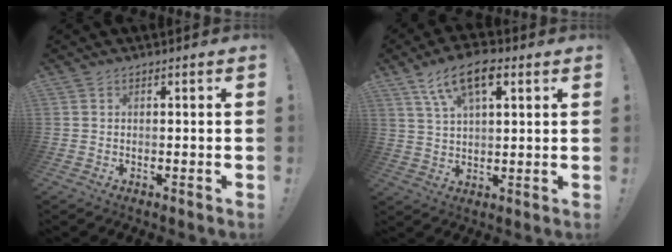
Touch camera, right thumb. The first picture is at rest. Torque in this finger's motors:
{"motor_torque": [1.14, 1.26, 0.03, 0.15, 0.07]}